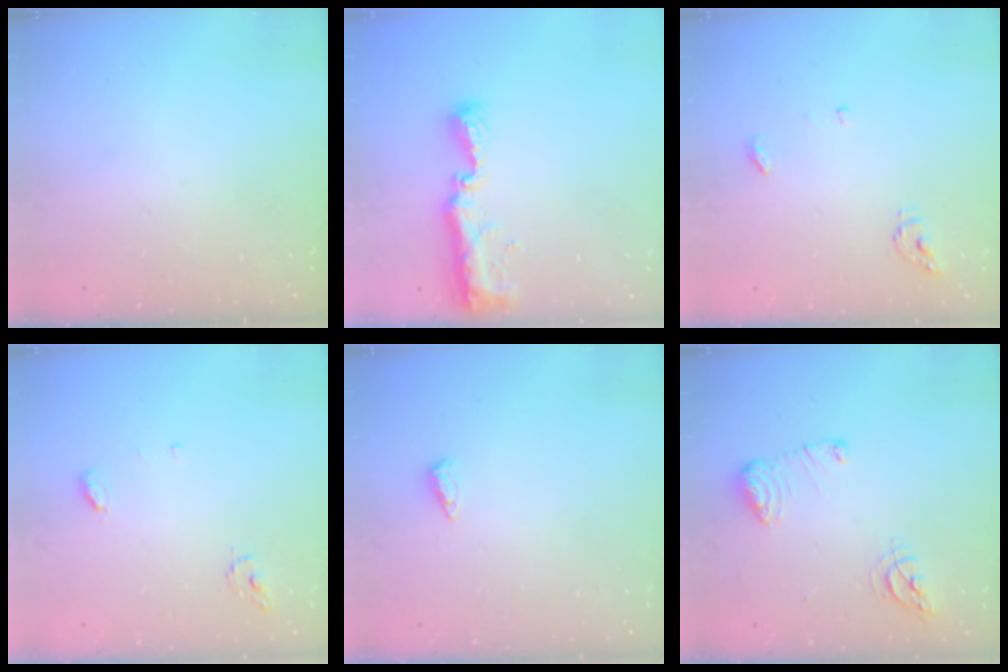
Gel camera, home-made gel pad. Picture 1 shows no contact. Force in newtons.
{"total": 9.1, "press": 9.1, "slide": 0.8}
{"total": 4.3, "press": 4.3, "slide": 0.4}
{"total": 5.1, "press": 5.1, "slide": 0.4}
{"total": 6.1, "press": 6.0, "slide": 1.0}
{"total": 10.5, "press": 10.5, "slide": 1.0}